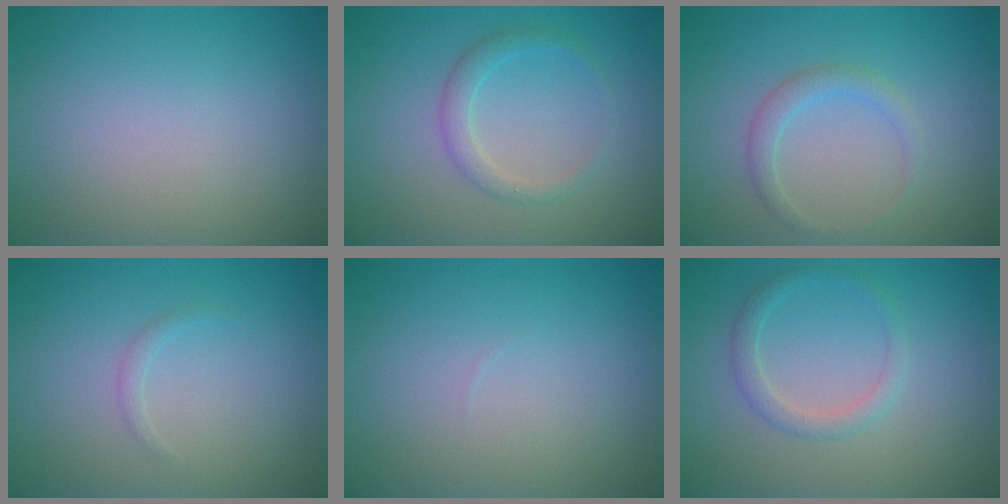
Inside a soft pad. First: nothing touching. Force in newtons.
{"total": 1.9, "press": 1.9, "slide": 0.2}
{"total": 1.7, "press": 1.7, "slide": 0.2}
{"total": 0.7, "press": 0.7, "slide": 0.0}
{"total": 0.0}
{"total": 1.7, "press": 1.7, "slide": 0.1}